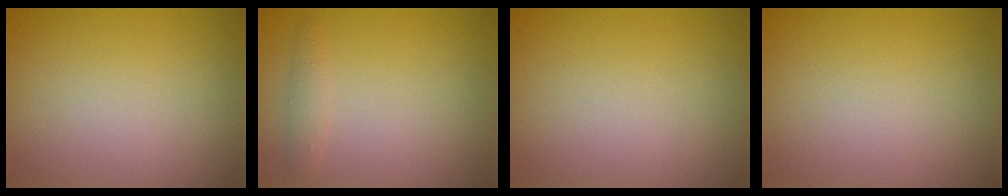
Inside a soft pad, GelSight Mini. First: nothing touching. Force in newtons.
{"total": 1.1, "press": 1.1, "slide": 0.0}
{"total": 0.0}
{"total": 0.0}